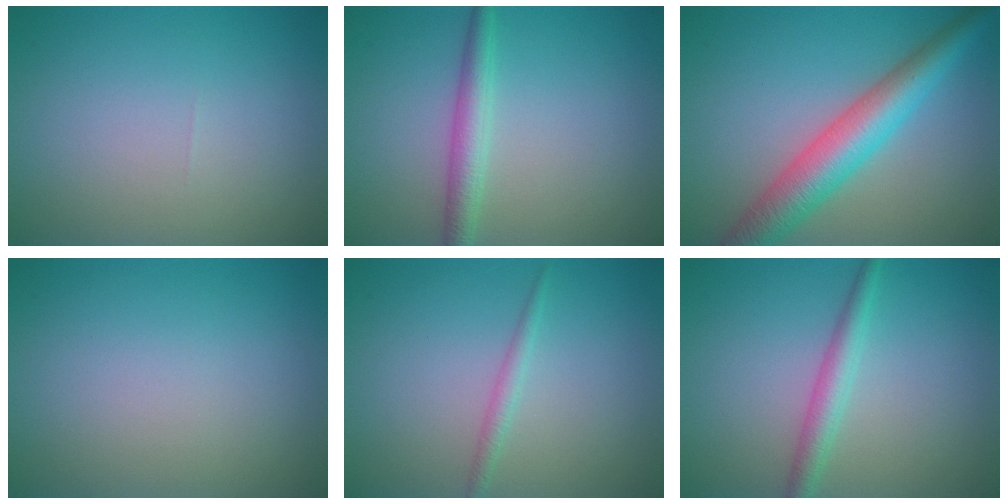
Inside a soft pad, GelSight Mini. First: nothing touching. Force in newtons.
{"total": 2.6, "press": 2.6, "slide": 0.0}
{"total": 6.5, "press": 6.5, "slide": 0.1}
{"total": 0.0}
{"total": 1.1, "press": 1.1, "slide": 0.0}
{"total": 2.4, "press": 2.4, "slide": 0.0}